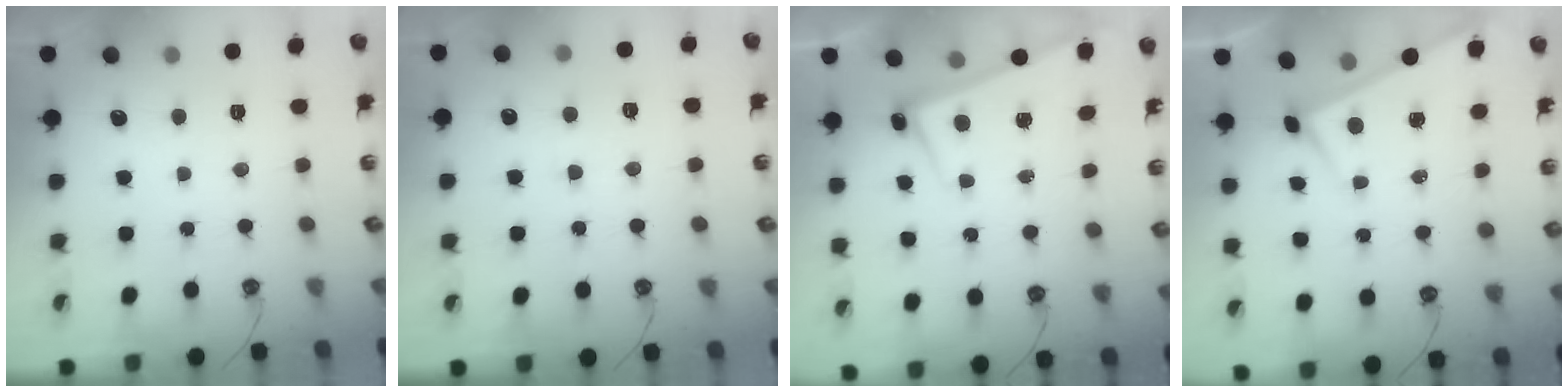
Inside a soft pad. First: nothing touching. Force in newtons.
{"total": 2.7, "press": 2.7, "slide": 0.5}
{"total": 2.6, "press": 2.4, "slide": 0.9}
{"total": 3.1, "press": 3.1, "slide": 0.2}